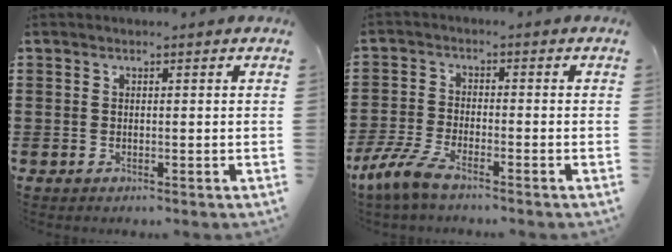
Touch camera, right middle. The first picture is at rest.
{"total": 5.6, "force": [-4.2, 1.0, 3.5], "torque": [-0.106, -0.018, -0.090]}